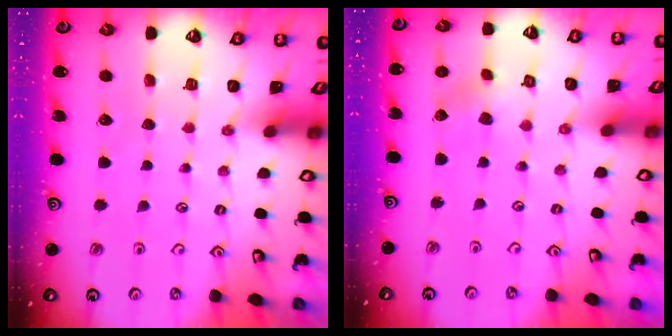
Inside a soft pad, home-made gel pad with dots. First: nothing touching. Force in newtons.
{"total": 2.0, "press": 1.9, "slide": 0.6}